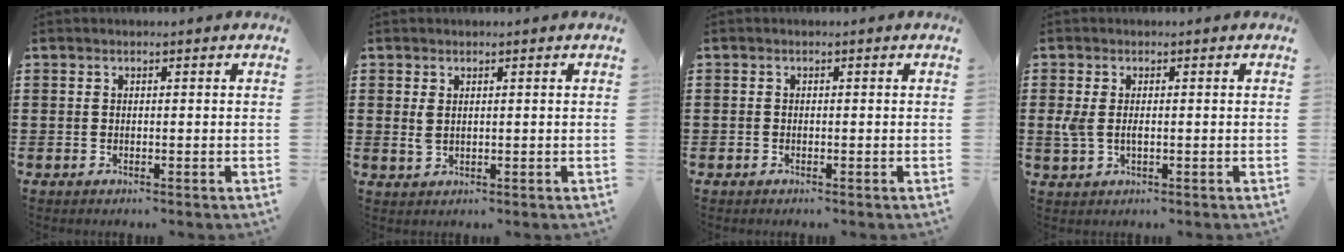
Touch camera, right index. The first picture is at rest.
{"total": 2.0, "force": [0.6, 1.1, 1.5], "torque": [-0.033, 0.004, 0.012]}
{"total": 0.6, "force": [-0.5, 0.2, 0.1], "torque": [-0.003, 0.000, -0.010]}
{"total": 2.6, "force": [-0.1, 1.4, 2.2], "torque": [-0.066, -0.003, -0.010]}